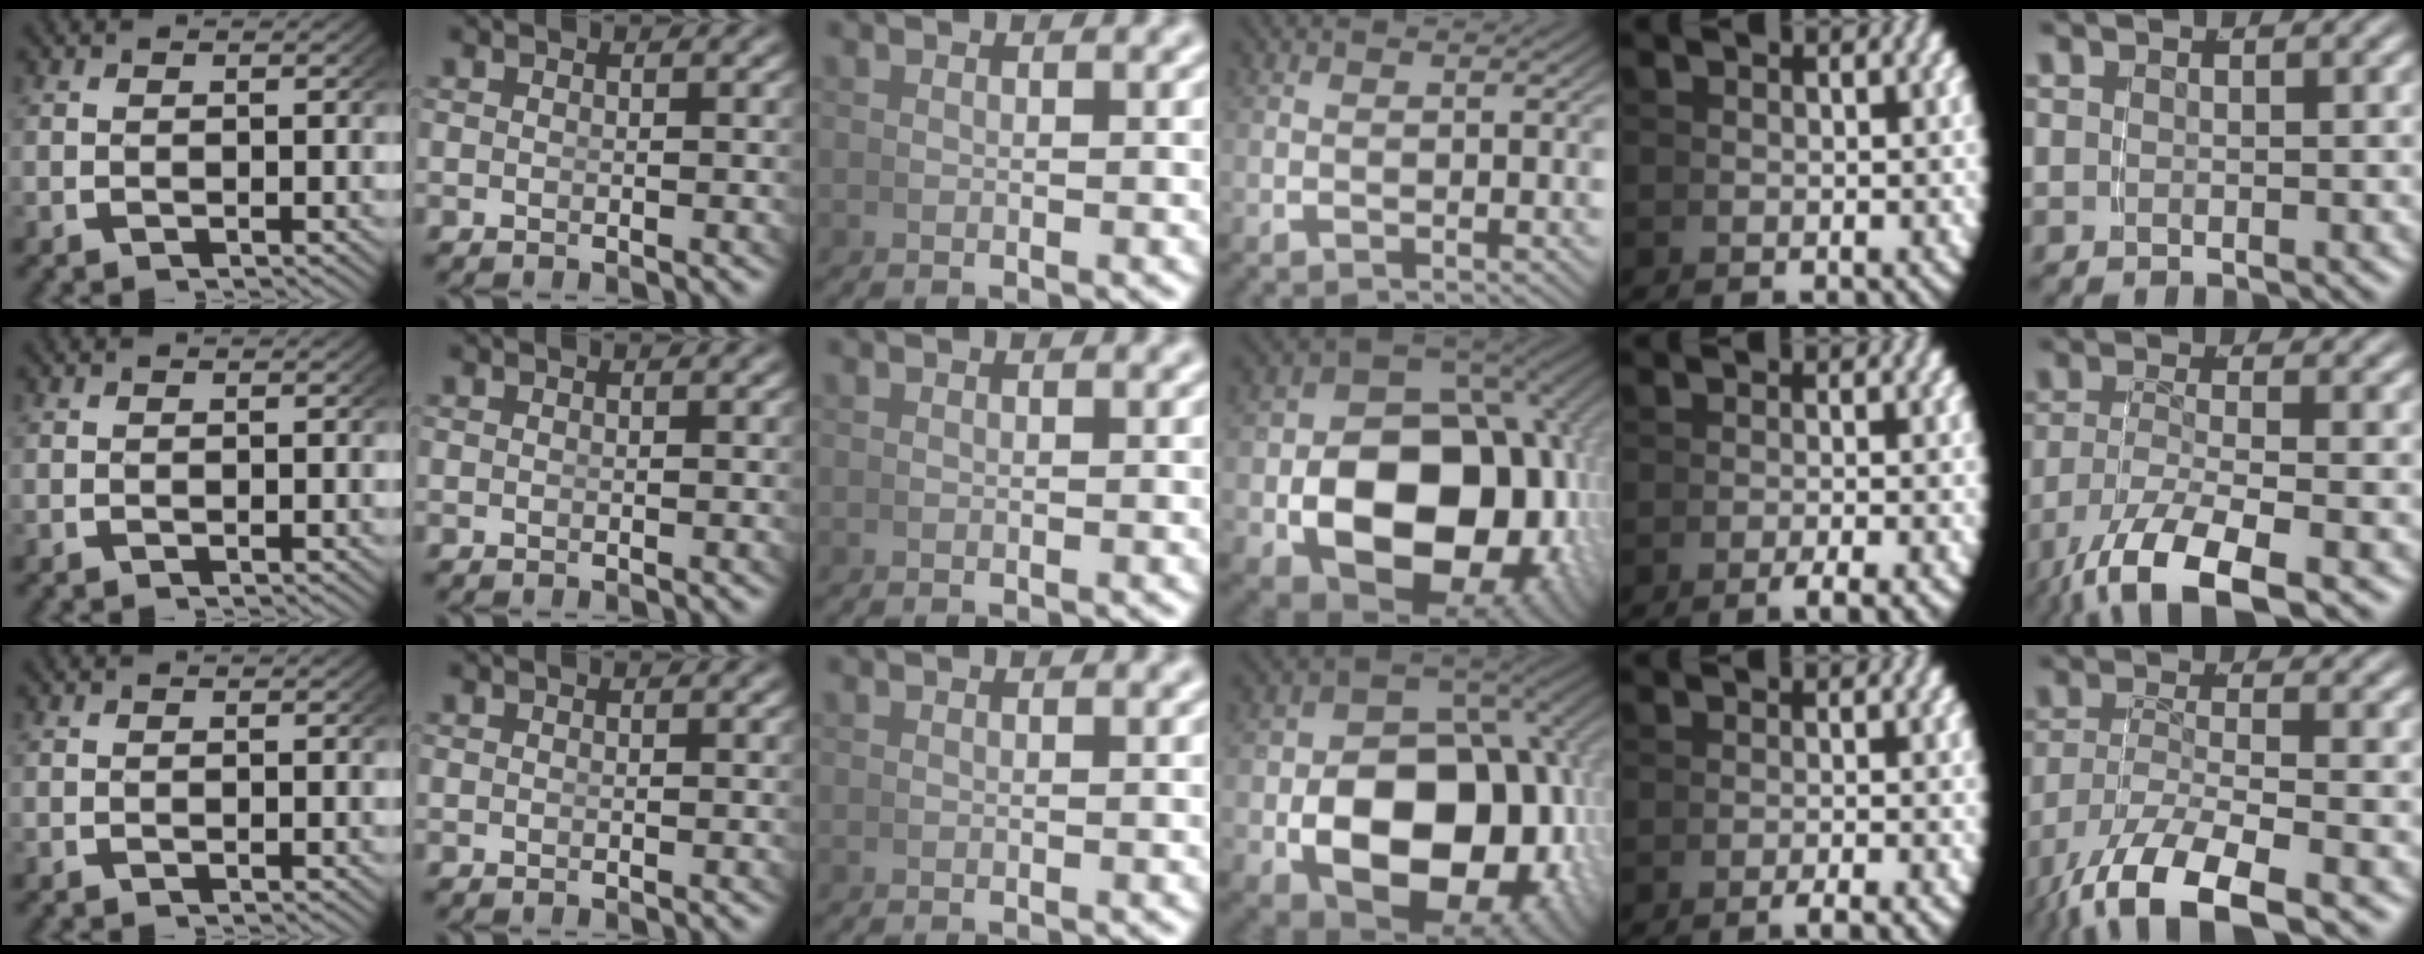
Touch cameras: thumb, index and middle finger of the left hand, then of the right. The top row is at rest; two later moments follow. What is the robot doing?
{"motion": "grasp_and_lifting", "object": "photo album"}